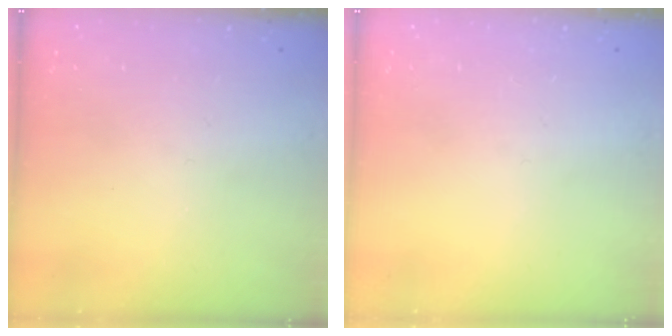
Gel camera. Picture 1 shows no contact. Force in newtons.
{"total": 0.0}